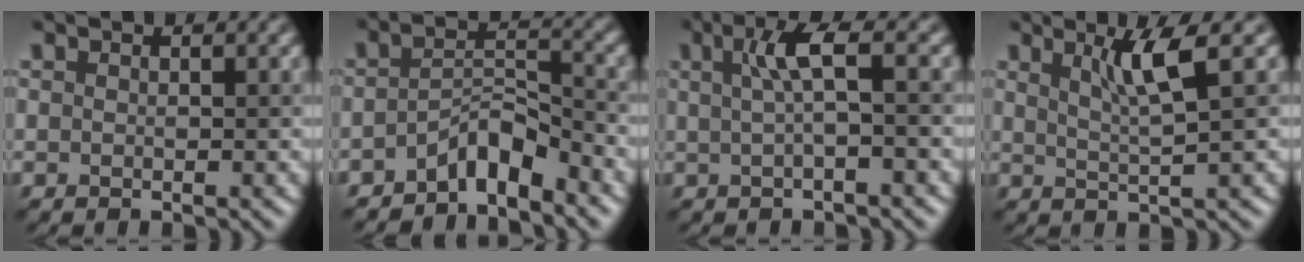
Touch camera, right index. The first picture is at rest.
{"total": 3.4, "force": [-2.8, 0.9, 1.7], "torque": [-0.034, 0.014, -0.053]}
{"total": 2.8, "force": [0.6, 0.5, 2.7], "torque": [-0.059, 0.008, 0.011]}
{"total": 3.1, "force": [1.6, 0.3, 2.7], "torque": [-0.051, -0.001, 0.034]}